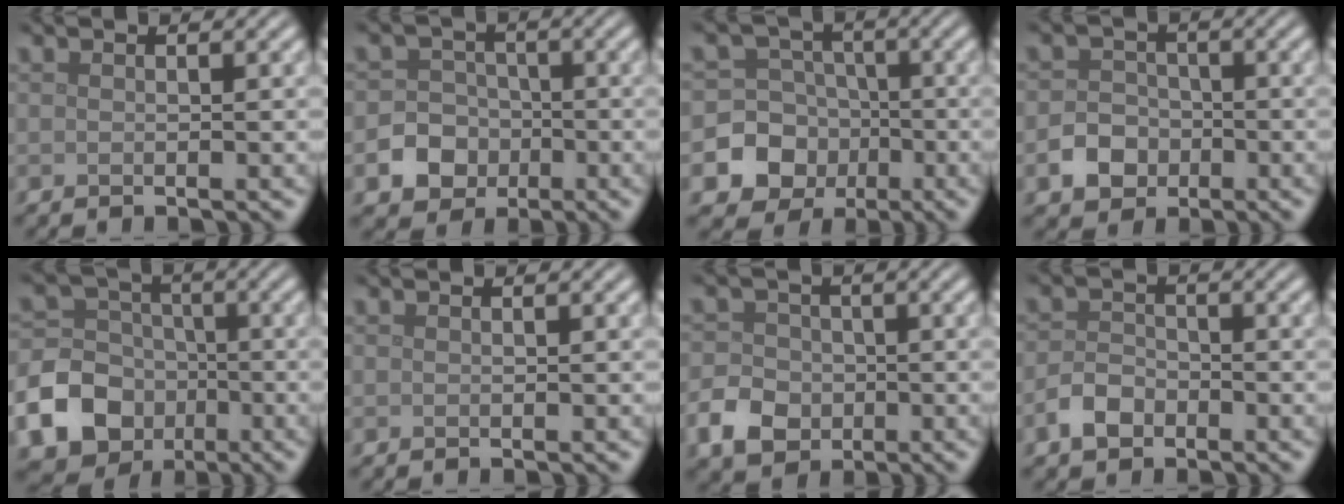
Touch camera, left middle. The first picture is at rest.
{"total": 5.1, "force": [-1.9, 4.5, 1.4], "torque": [-0.001, -0.003, -0.057]}
{"total": 8.6, "force": [-2.8, 7.9, 1.8], "torque": [-0.023, -0.009, -0.082]}
{"total": 3.2, "force": [-1.3, 2.6, 1.2], "torque": [-0.019, 0.001, -0.026]}
{"total": 12.5, "force": [-4.9, 10.8, 3.9], "torque": [-0.088, -0.042, -0.108]}
{"total": 0.0}
{"total": 4.3, "force": [-1.7, 3.5, 1.8], "torque": [-0.034, 0.001, -0.041]}
{"total": 2.6, "force": [-1.6, 1.7, 1.2], "torque": [-0.020, 0.005, -0.037]}